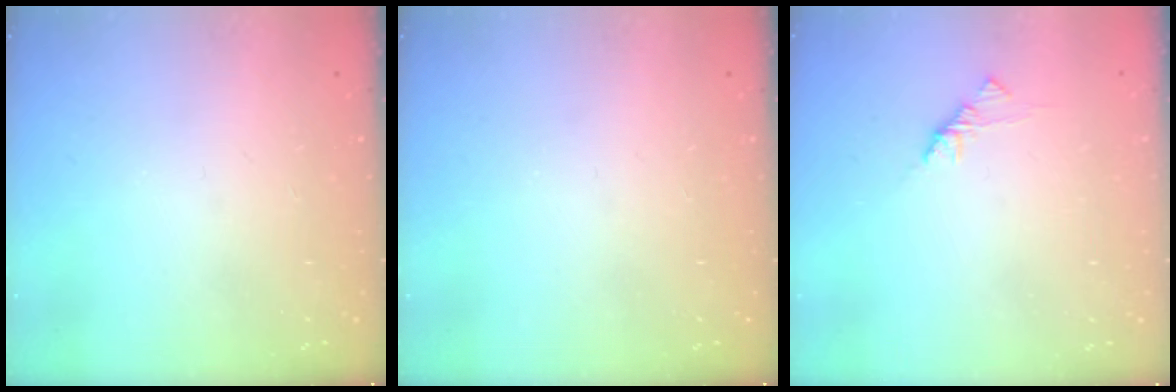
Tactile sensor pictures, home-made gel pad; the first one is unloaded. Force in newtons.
{"total": 0.0}
{"total": 1.9, "press": 1.7, "slide": 0.6}